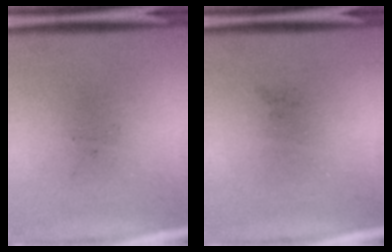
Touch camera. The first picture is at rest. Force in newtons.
{"total": 0.0}